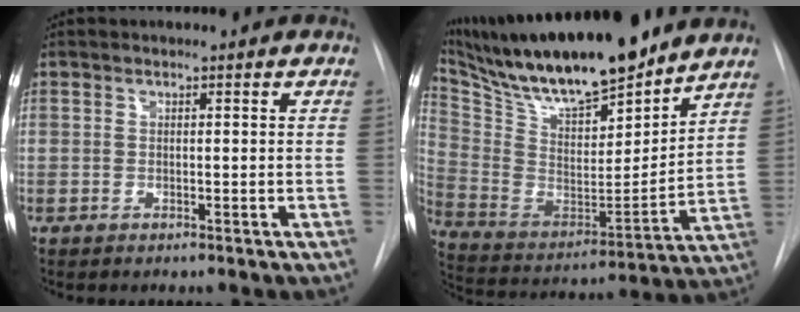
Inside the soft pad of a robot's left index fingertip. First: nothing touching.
{"total": 23.5, "force": [19.4, 4.3, 12.5], "torque": [-0.239, -0.012, 0.332]}